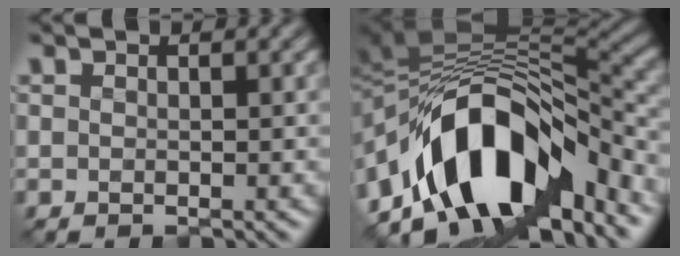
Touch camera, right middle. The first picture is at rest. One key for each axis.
{"total": 12.2, "fx": -5.9, "fy": 6.3, "fz": 8.6, "tx": -0.128, "ty": 0.011, "tz": -0.105}